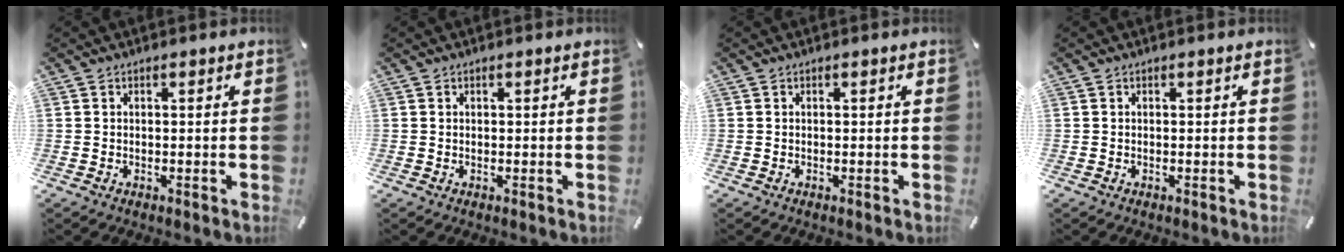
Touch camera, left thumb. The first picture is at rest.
{"total": 0.0}
{"total": 0.0}
{"total": 0.0}